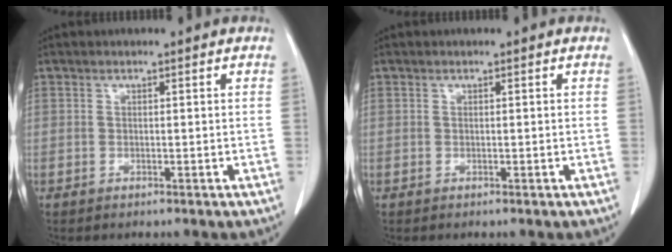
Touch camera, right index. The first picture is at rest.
{"total": 0.0}